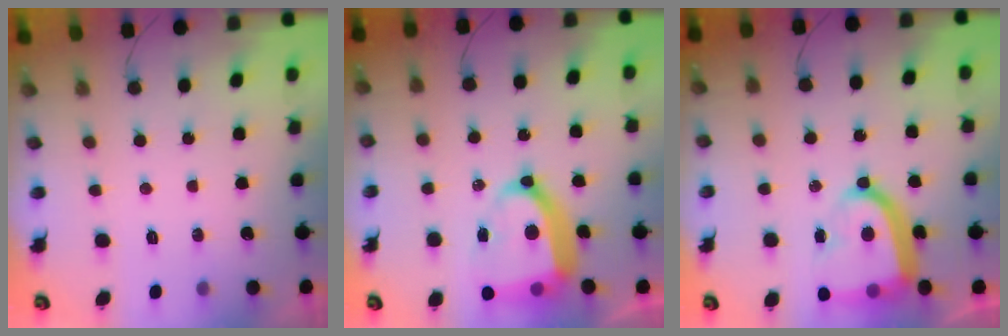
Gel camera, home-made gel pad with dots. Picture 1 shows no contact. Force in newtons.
{"total": 16.9, "press": 16.8, "slide": 1.9}
{"total": 15.8, "press": 15.7, "slide": 1.1}